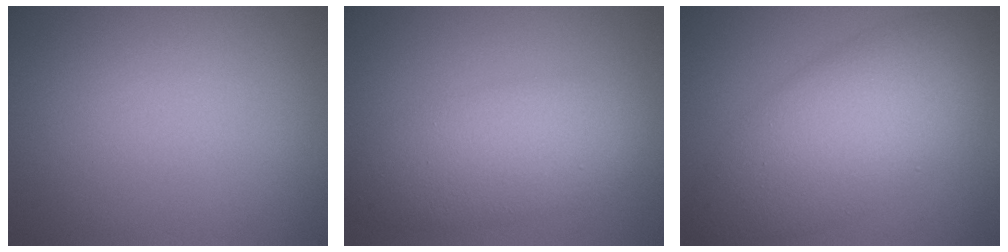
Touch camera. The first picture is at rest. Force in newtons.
{"total": 5.7, "press": 5.7, "slide": 0.3}
{"total": 8.5, "press": 8.5, "slide": 0.2}